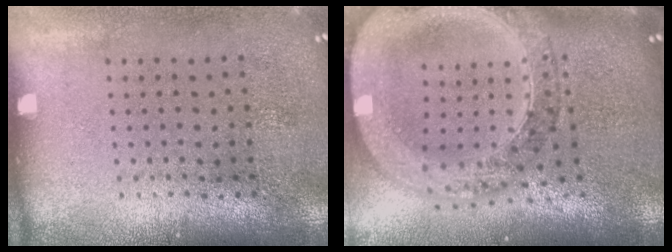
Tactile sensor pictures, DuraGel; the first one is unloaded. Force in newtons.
{"total": 3.0, "press": 2.4, "slide": 1.7}